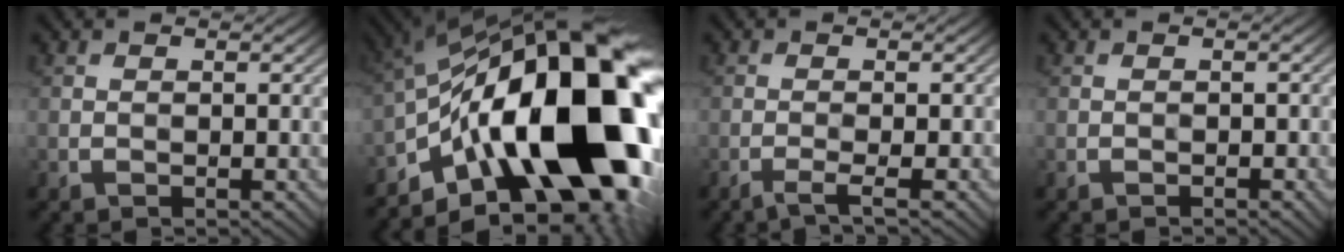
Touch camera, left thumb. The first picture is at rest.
{"total": 22.8, "force": [-5.3, 11.0, 19.3], "torque": [-0.327, -0.006, -0.082]}
{"total": 2.4, "force": [-1.4, 0.2, 1.9], "torque": [-0.027, 0.007, -0.037]}
{"total": 0.7, "force": [-0.5, 0.3, 0.4], "torque": [-0.004, 0.001, -0.007]}